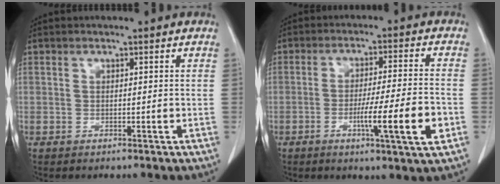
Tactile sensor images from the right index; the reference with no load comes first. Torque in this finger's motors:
{"motor_torque": [1.00, -0.29, 0.27, 0.08]}